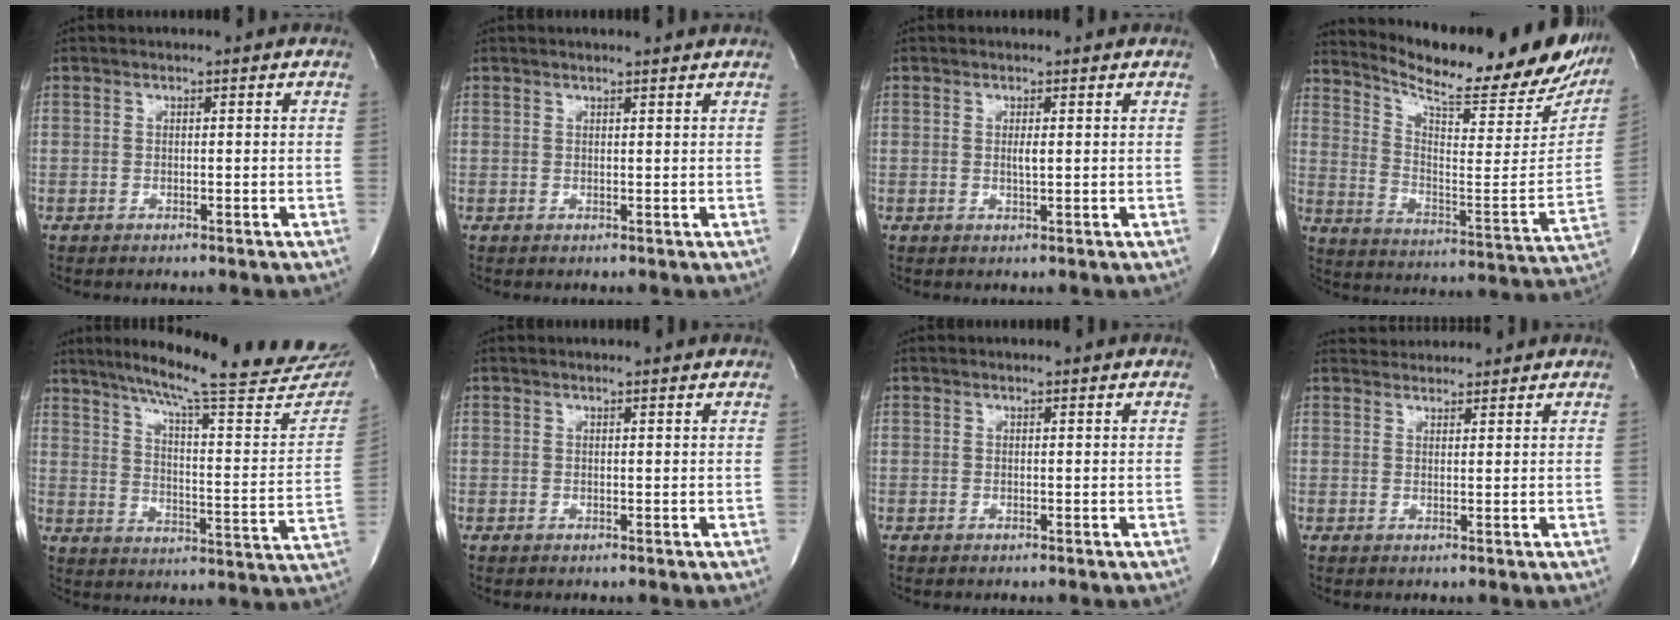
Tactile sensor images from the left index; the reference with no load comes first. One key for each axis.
{"total": 2.7, "fx": 2.6, "fy": -0.1, "fz": 0.7, "tx": -0.013, "ty": 0.004, "tz": 0.027}
{"total": 1.1, "fx": 0.2, "fy": 0.1, "fz": 1.1, "tx": -0.026, "ty": -0.003, "tz": 0.003}
{"total": 26.2, "fx": 22.9, "fy": 4.1, "fz": 12.1, "tx": -0.193, "ty": -0.083, "tz": 0.301}
{"total": 27.7, "fx": 23.9, "fy": 1.8, "fz": 14.0, "tx": -0.209, "ty": -0.071, "tz": 0.302}
{"total": 3.7, "fx": 3.6, "fy": 0.2, "fz": 1.0, "tx": -0.016, "ty": 0.013, "tz": 0.033}
{"total": 1.2, "fx": 1.2, "fy": 0.0, "fz": 0.1, "tx": -0.009, "ty": 0.004, "tz": 0.012}
{"total": 4.1, "fx": 4.1, "fy": 0.6, "fz": 0.1, "tx": -0.007, "ty": 0.028, "tz": 0.063}